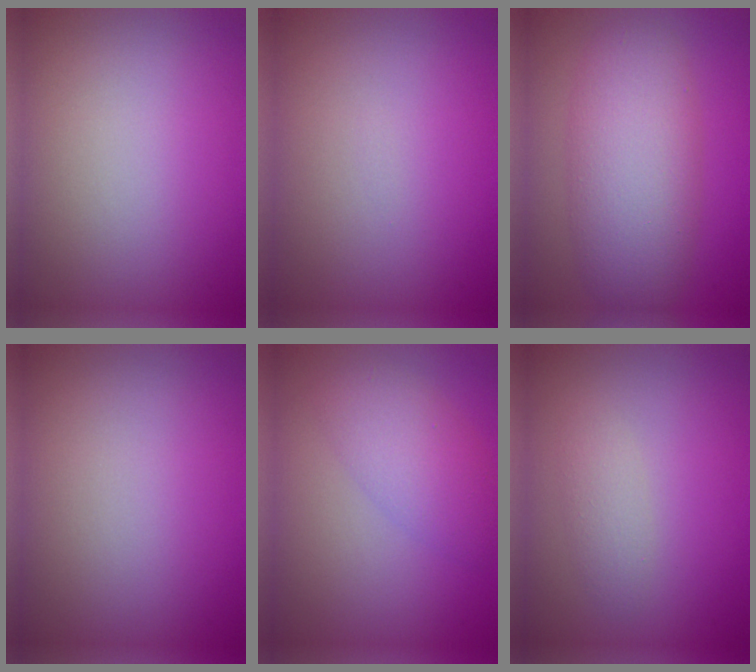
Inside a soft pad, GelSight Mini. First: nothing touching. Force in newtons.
{"total": 0.0}
{"total": 7.0, "press": 7.0, "slide": 0.3}
{"total": 0.0}
{"total": 3.6, "press": 3.6, "slide": 0.3}
{"total": 1.5, "press": 1.5, "slide": 0.1}